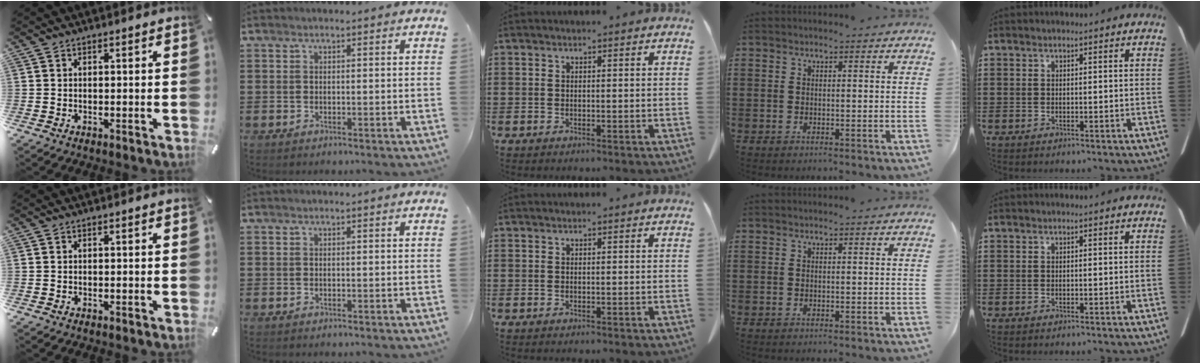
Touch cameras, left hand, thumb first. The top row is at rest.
{}